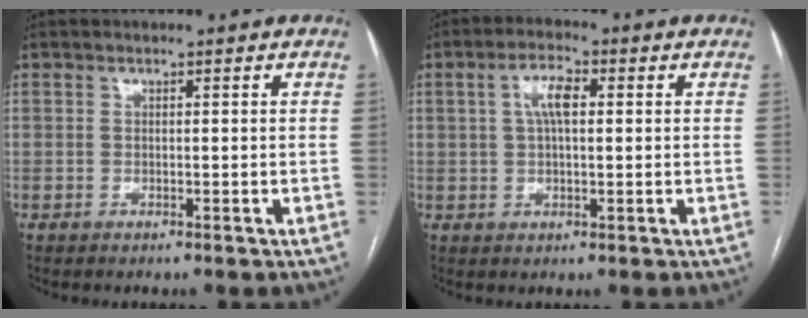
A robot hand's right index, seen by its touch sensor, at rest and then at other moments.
{"total": 5.0, "force": [1.1, 1.9, 4.5], "torque": [-0.091, 0.016, 0.021]}